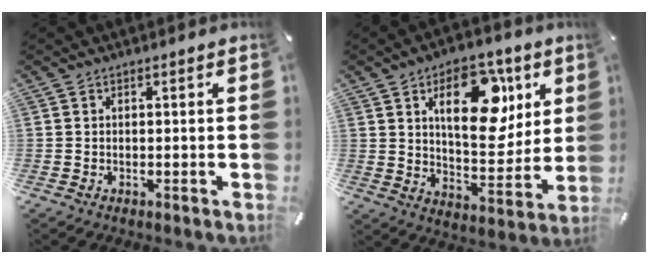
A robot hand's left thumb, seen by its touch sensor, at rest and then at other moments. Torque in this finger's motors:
{"motor_torque": [0.82, 0.82, 1.88, -0.89, 0.52]}